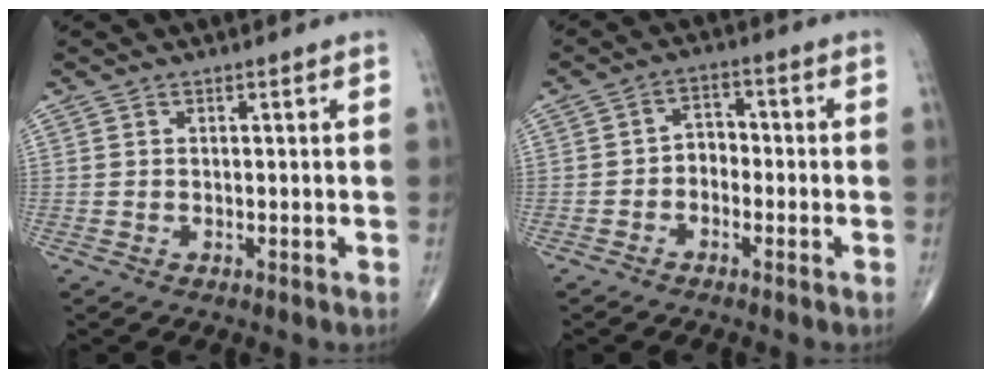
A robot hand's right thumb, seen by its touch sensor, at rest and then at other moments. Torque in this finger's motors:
{"motor_torque": [-0.32, 0.30, 0.17, 0.01, 0.04]}